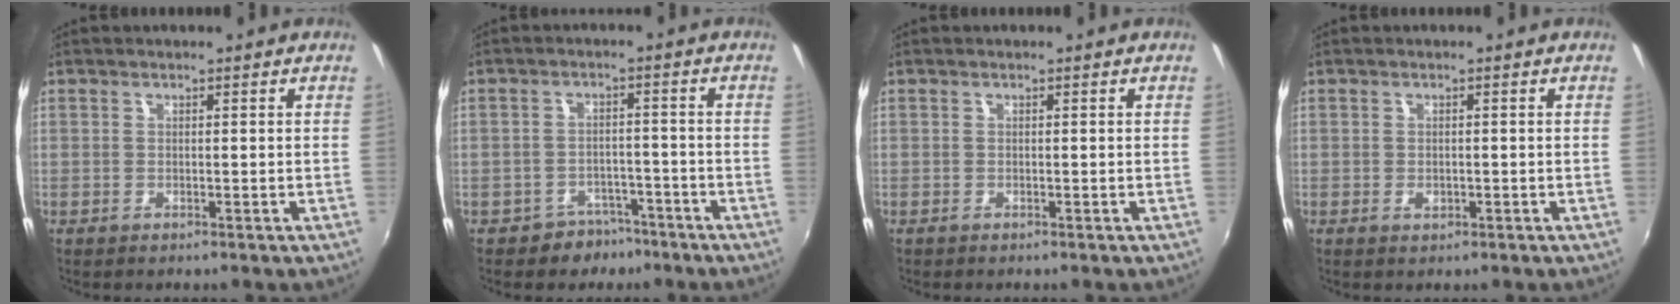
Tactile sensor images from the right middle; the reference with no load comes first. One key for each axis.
{"total": 5.2, "fx": -3.7, "fy": 3.6, "fz": 0.1, "tx": -0.006, "ty": 0.026, "tz": -0.048}
{"total": 0.0}
{"total": 1.3, "fx": -0.5, "fy": 1.0, "fz": 0.6, "tx": -0.009, "ty": -0.002, "tz": -0.008}